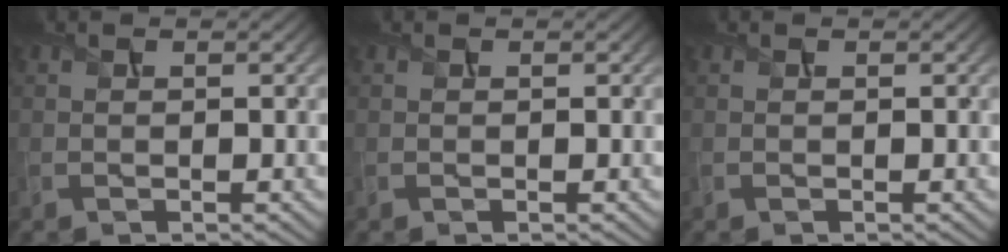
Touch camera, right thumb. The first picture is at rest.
{"total": 0.0}
{"total": 0.0}